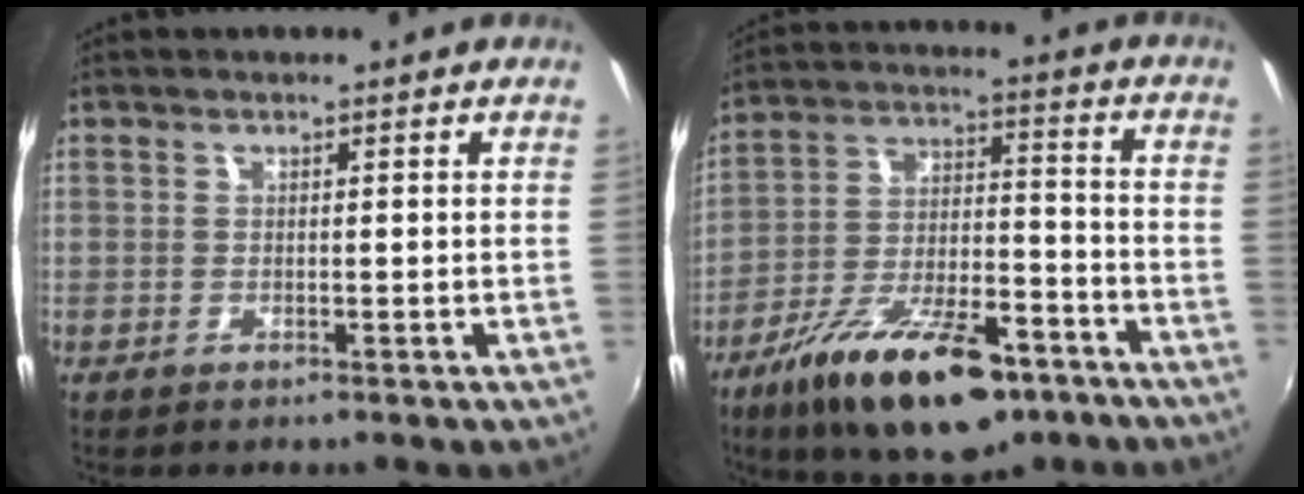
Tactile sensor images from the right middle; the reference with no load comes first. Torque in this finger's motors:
{"motor_torque": [1.09, -1.05, 0.63, 0.21]}